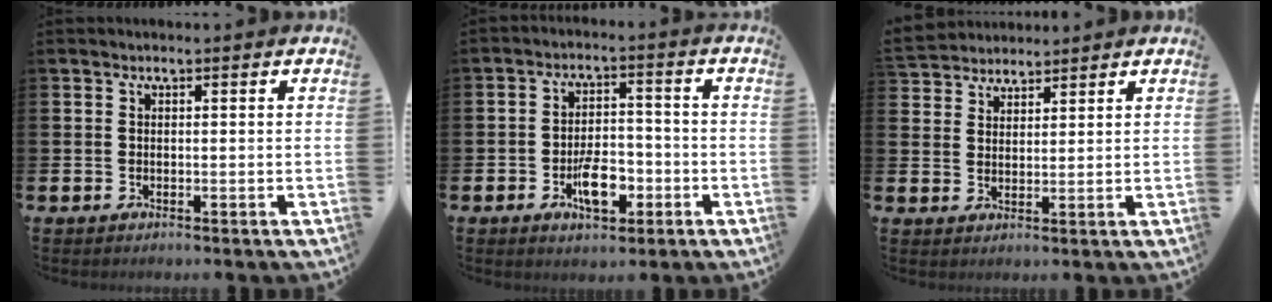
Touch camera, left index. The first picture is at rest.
{"total": 6.1, "force": [-2.4, 3.1, 4.6], "torque": [-0.079, 0.009, -0.043]}
{"total": 3.8, "force": [3.6, 0.9, -0.7], "torque": [-0.008, -0.010, 0.069]}